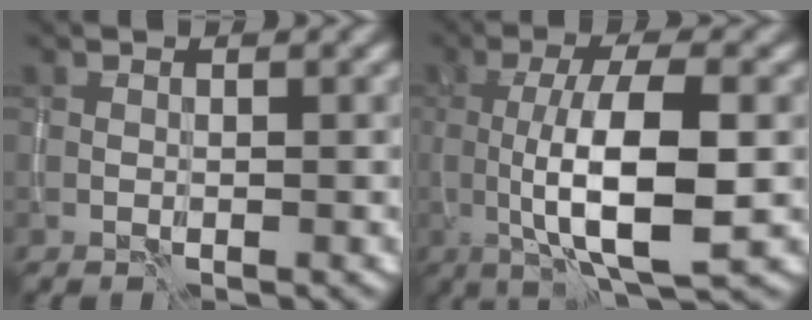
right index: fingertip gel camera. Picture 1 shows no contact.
{"total": 8.8, "force": [-0.5, 2.5, 8.5], "torque": [-0.140, -0.007, -0.005]}